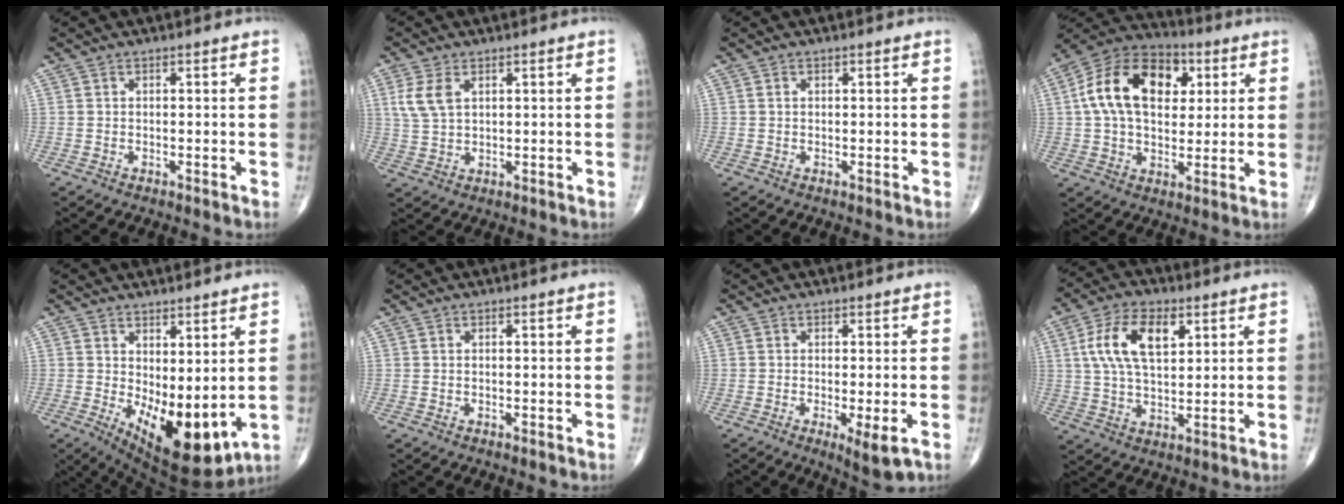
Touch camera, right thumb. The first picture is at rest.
{"total": 5.3, "force": [2.0, 3.1, 3.8], "torque": [-0.084, 0.001, 0.046]}
{"total": 0.5, "force": [0.2, 0.4, 0.3], "torque": [-0.009, 0.002, 0.004]}
{"total": 18.4, "force": [4.3, 11.9, 13.4], "torque": [-0.211, 0.010, 0.065]}
{"total": 13.4, "force": [-0.6, 6.0, 12.0], "torque": [-0.174, -0.031, 0.013]}
{"total": 0.0}
{"total": 4.8, "force": [-1.6, 1.1, 4.4], "torque": [-0.075, -0.017, -0.025]}
{"total": 12.1, "force": [3.9, 6.4, 9.5], "torque": [-0.174, 0.000, 0.071]}